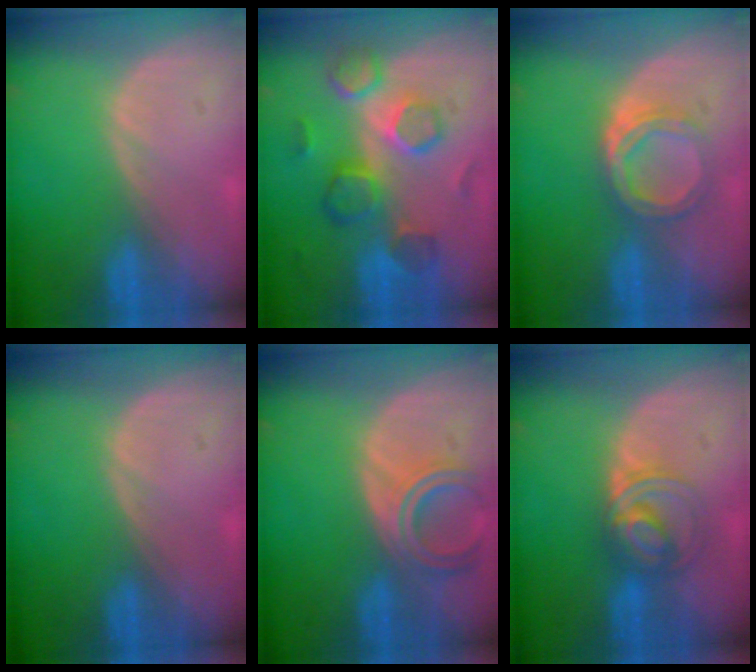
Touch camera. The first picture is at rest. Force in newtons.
{"total": 8.7, "press": 8.4, "slide": 2.3}
{"total": 5.6, "press": 4.9, "slide": 2.7}
{"total": 0.0}
{"total": 5.9, "press": 5.3, "slide": 2.6}
{"total": 5.6, "press": 5.6, "slide": 0.5}